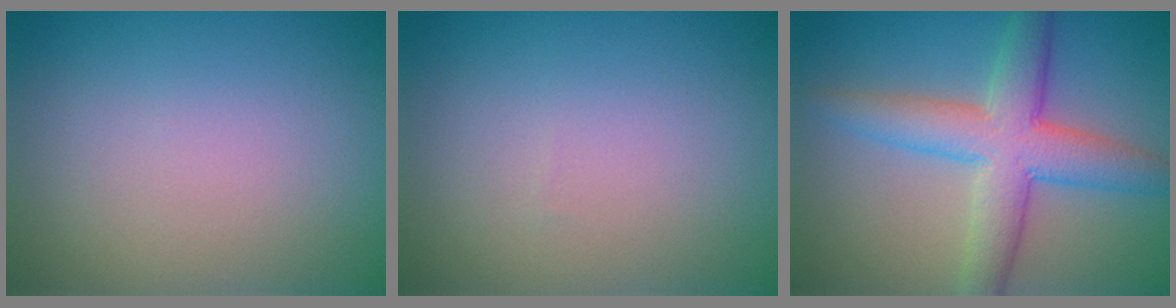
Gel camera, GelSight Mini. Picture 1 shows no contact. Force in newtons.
{"total": 0.0}
{"total": 6.6, "press": 6.6, "slide": 0.3}